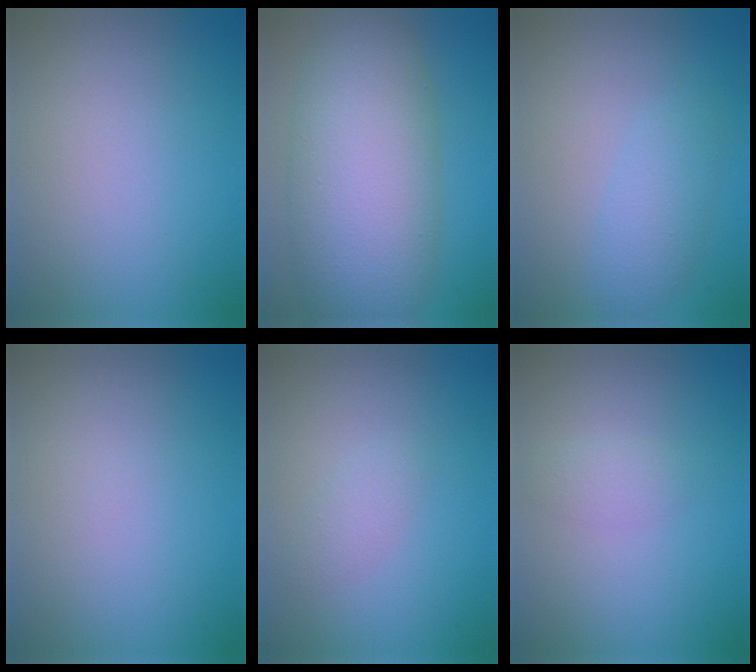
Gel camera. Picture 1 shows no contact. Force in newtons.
{"total": 10.8, "press": 10.8, "slide": 0.7}
{"total": 2.4, "press": 2.4, "slide": 0.1}
{"total": 0.0}
{"total": 1.2, "press": 1.2, "slide": 0.0}
{"total": 1.2, "press": 1.2, "slide": 0.0}